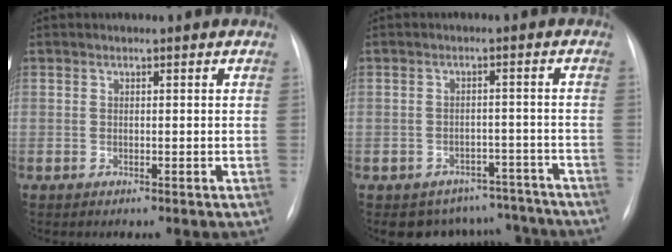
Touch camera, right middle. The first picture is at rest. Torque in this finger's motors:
{"motor_torque": [0.85, -1.09, 0.31, 0.04]}